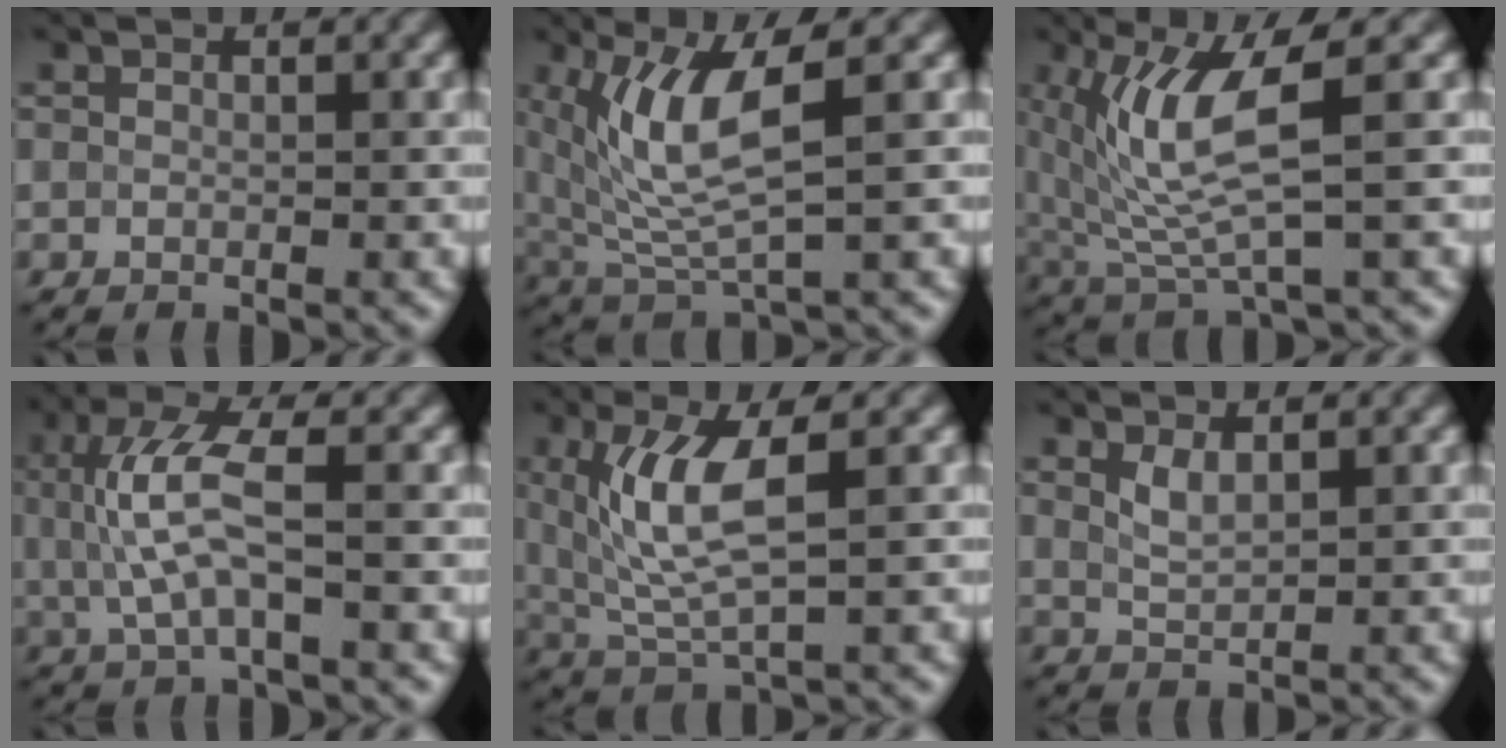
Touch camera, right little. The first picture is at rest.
{"total": 6.9, "force": [1.9, 1.7, 6.4], "torque": [-0.145, -0.009, 0.044]}
{"total": 7.0, "force": [1.4, 1.3, 6.7], "torque": [-0.151, -0.007, 0.034]}
{"total": 5.5, "force": [0.5, 1.6, 5.3], "torque": [-0.126, 0.002, 0.010]}
{"total": 6.1, "force": [1.4, 1.8, 5.6], "torque": [-0.126, -0.003, 0.032]}
{"total": 1.6, "force": [1.0, 0.5, 1.2], "torque": [-0.031, 0.000, 0.024]}